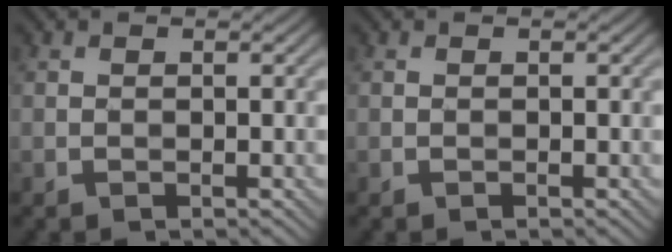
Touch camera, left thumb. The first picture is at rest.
{"total": 0.0}